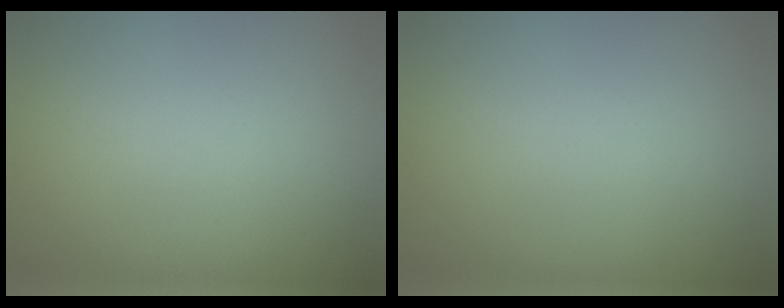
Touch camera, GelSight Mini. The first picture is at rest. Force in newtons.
{"total": 0.0}